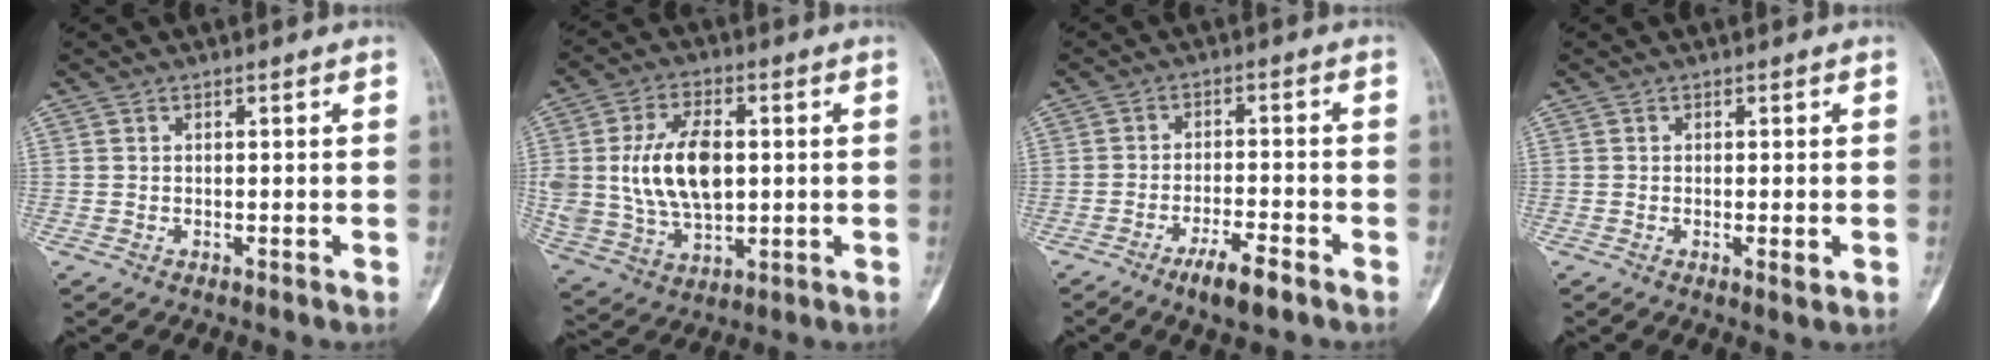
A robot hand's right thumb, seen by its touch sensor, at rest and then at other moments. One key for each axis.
{"total": 15.5, "fx": 1.7, "fy": 9.3, "fz": 12.4, "tx": -0.221, "ty": -0.001, "tz": 0.040}
{"total": 6.3, "fx": -4.1, "fy": 1.3, "fz": 4.6, "tx": -0.080, "ty": 0.018, "tz": -0.068}
{"total": 1.9, "fx": -0.4, "fy": 0.4, "fz": 1.8, "tx": -0.030, "ty": -0.007, "tz": -0.006}